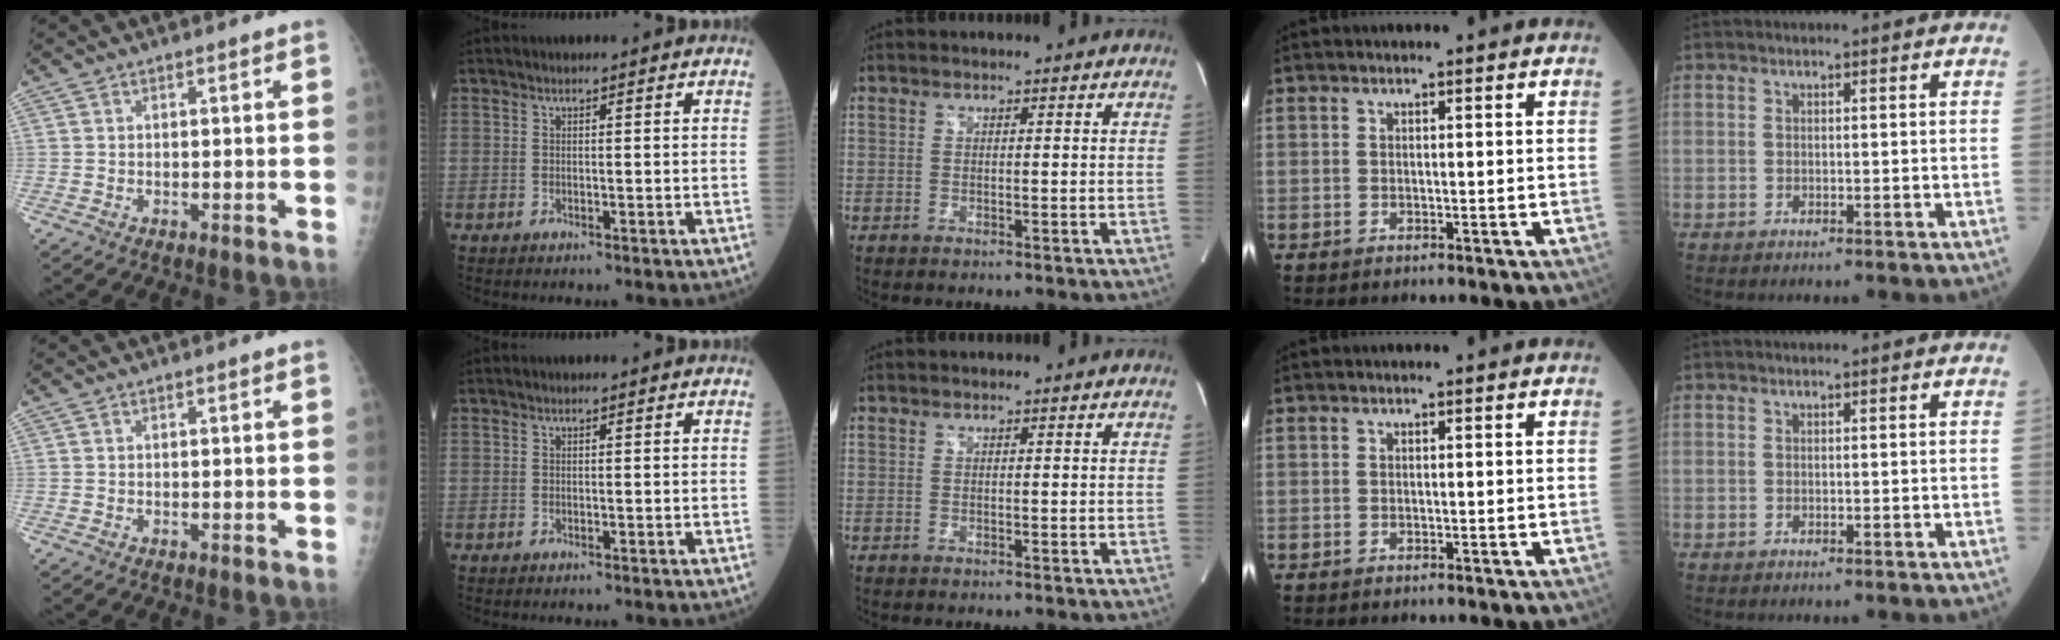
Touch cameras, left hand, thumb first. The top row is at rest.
{}